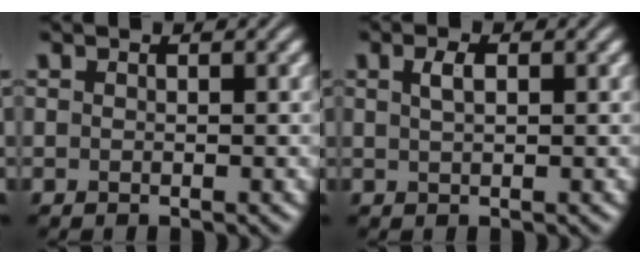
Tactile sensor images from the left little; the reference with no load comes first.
{"total": 1.6, "force": [0.7, 0.7, 1.3], "torque": [-0.027, 0.005, 0.013]}